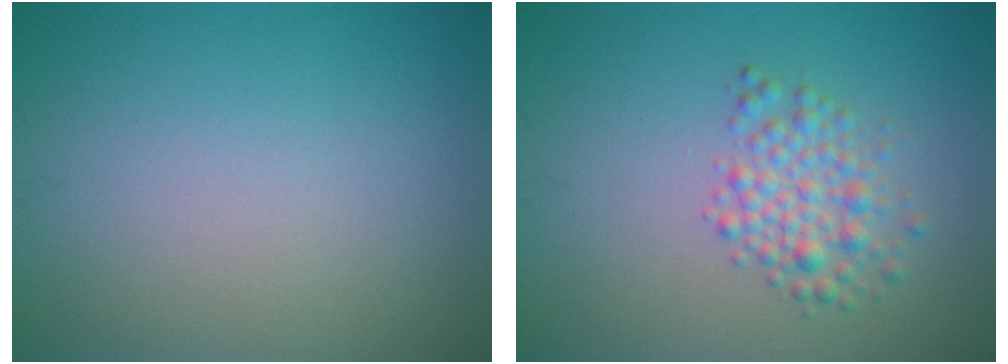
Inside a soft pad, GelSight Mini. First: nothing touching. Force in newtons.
{"total": 2.9, "press": 2.9, "slide": 0.1}